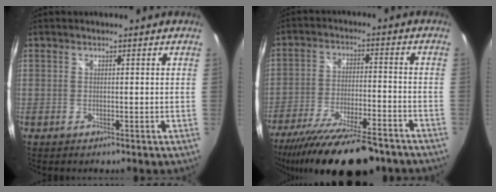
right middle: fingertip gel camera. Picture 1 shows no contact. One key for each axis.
{"total": 21.4, "fx": -17.2, "fy": 5.1, "fz": 11.6, "tx": -0.223, "ty": -0.048, "tz": -0.265}